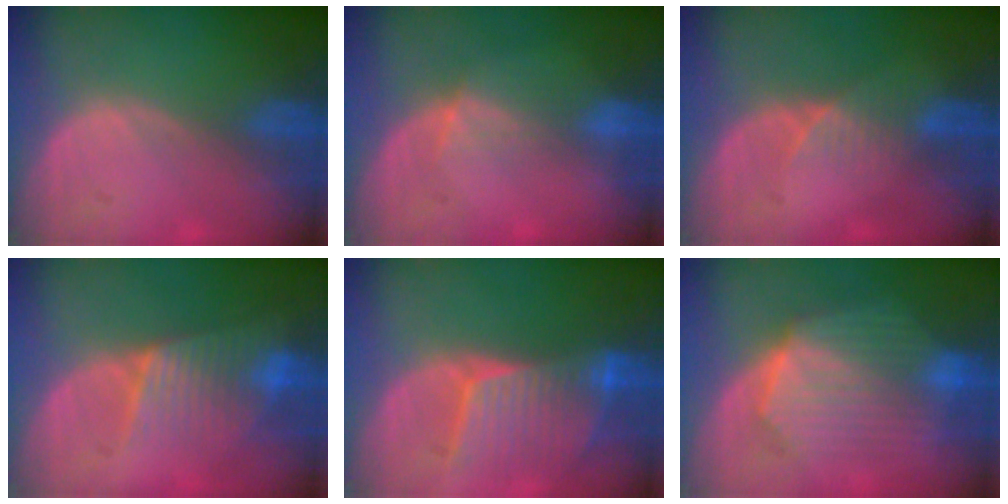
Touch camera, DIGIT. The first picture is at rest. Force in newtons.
{"total": 3.0, "press": 2.8, "slide": 1.1}
{"total": 3.0, "press": 2.6, "slide": 1.5}
{"total": 6.7, "press": 6.6, "slide": 1.3}
{"total": 8.3, "press": 7.7, "slide": 3.2}
{"total": 10.3, "press": 10.3, "slide": 0.9}